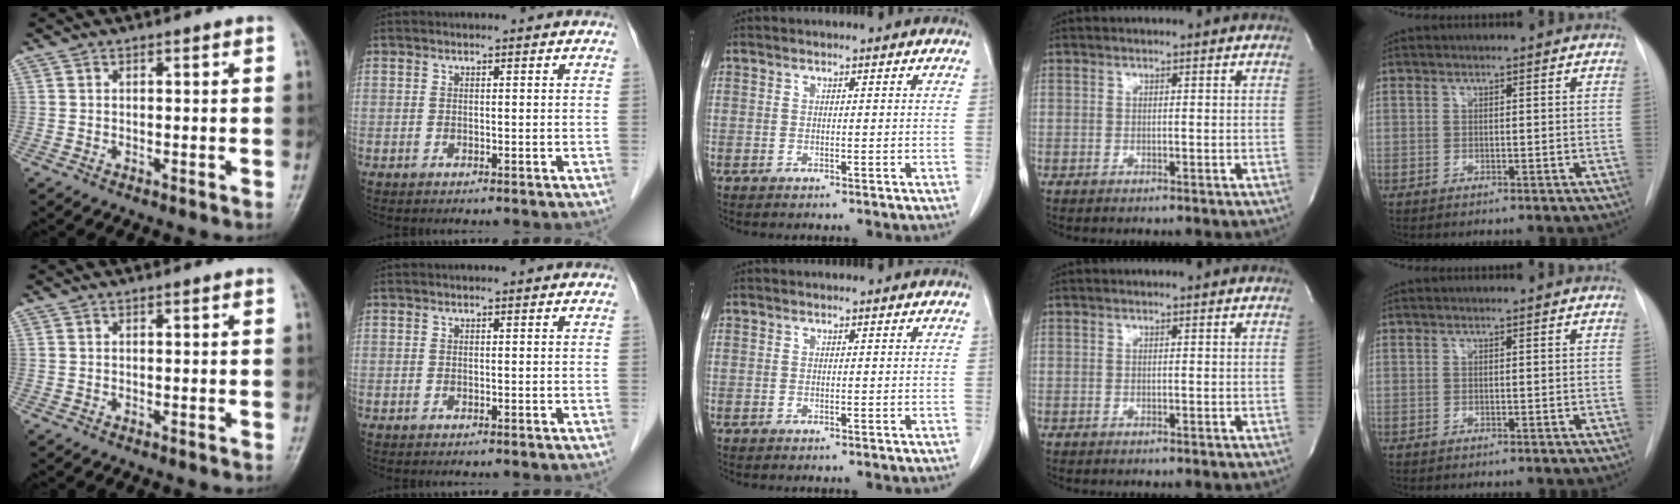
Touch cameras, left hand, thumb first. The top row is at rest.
{}